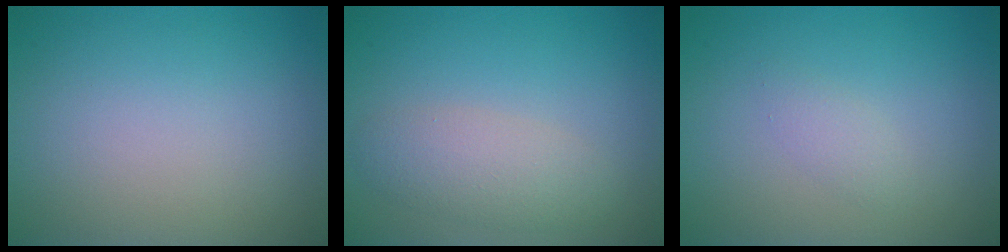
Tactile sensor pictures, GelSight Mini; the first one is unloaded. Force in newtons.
{"total": 2.9, "press": 2.9, "slide": 0.2}
{"total": 1.1, "press": 1.1, "slide": 0.1}